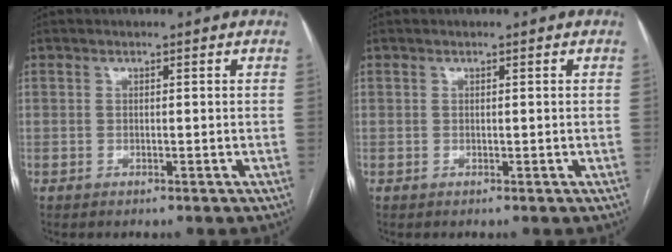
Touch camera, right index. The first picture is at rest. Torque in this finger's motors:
{"motor_torque": [0.02, -0.02, 0.00, 0.00]}